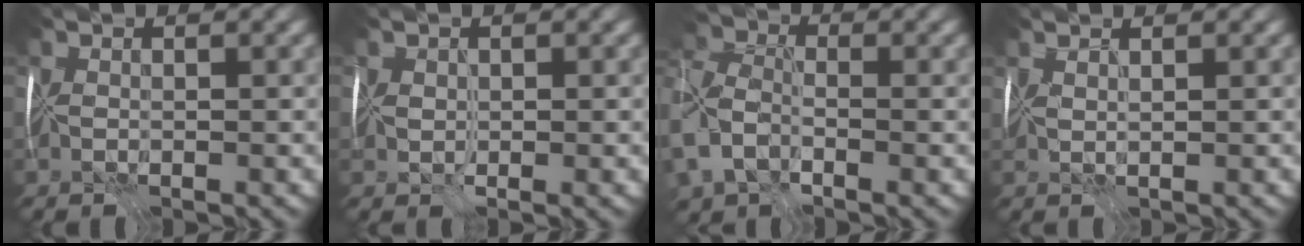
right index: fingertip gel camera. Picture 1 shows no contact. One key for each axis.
{"total": 0.0}
{"total": 6.3, "fx": -3.4, "fy": 3.6, "fz": 3.9, "tx": -0.108, "ty": -0.021, "tz": -0.073}
{"total": 1.3, "fx": 0.5, "fy": -1.2, "fz": -0.3, "tx": -0.005, "ty": -0.004, "tz": 0.018}